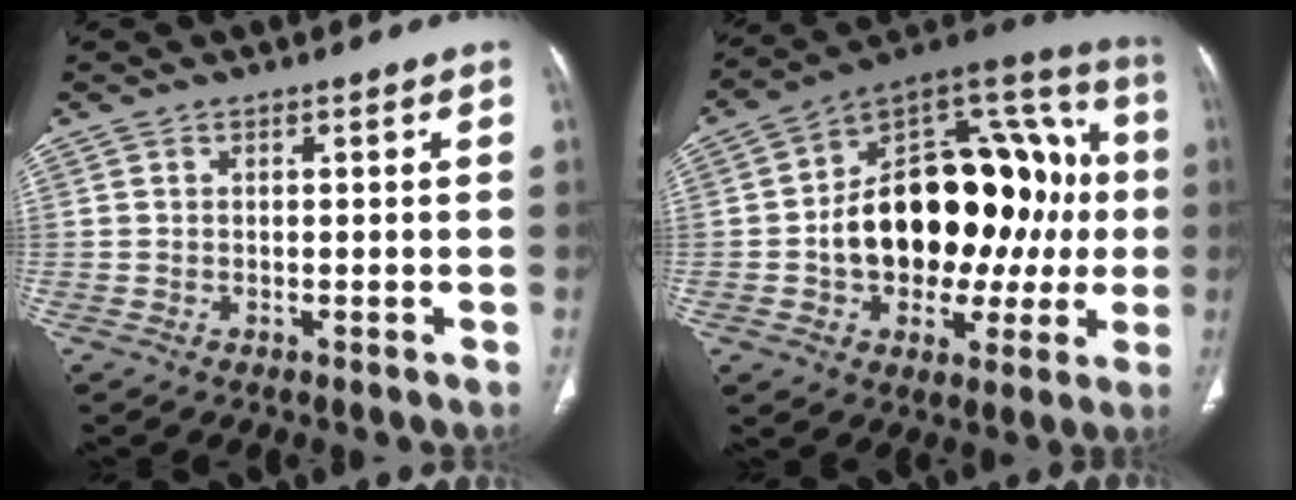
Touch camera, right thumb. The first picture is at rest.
{"total": 29.5, "force": [-0.5, 18.0, 23.3], "torque": [-0.316, 0.050, 0.000]}